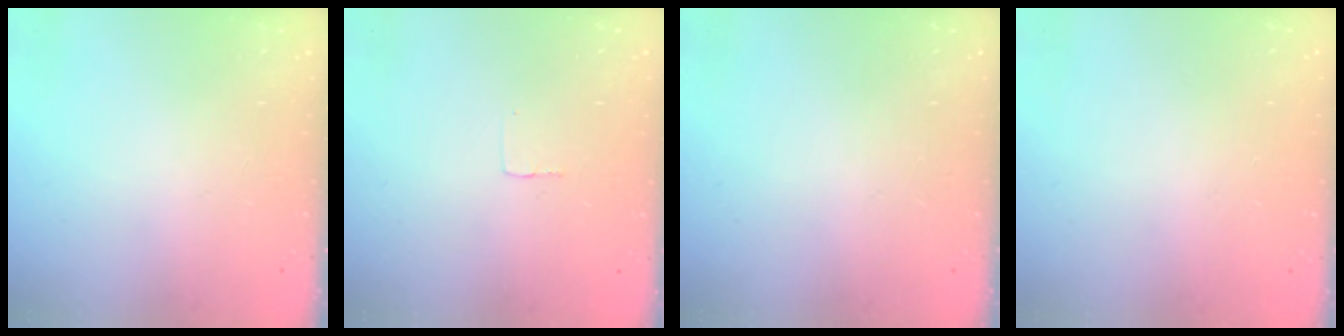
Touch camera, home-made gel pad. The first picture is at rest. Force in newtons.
{"total": 2.4, "press": 2.4, "slide": 0.1}
{"total": 0.0}
{"total": 0.0}